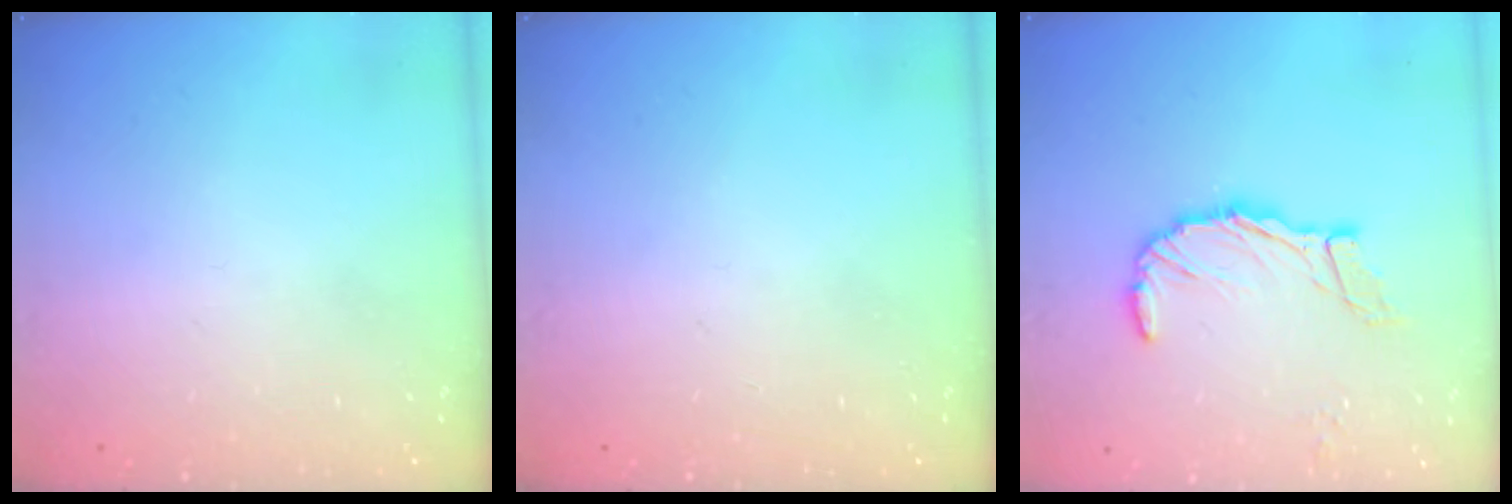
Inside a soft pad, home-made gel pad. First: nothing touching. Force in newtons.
{"total": 0.0}
{"total": 11.0, "press": 10.9, "slide": 1.5}